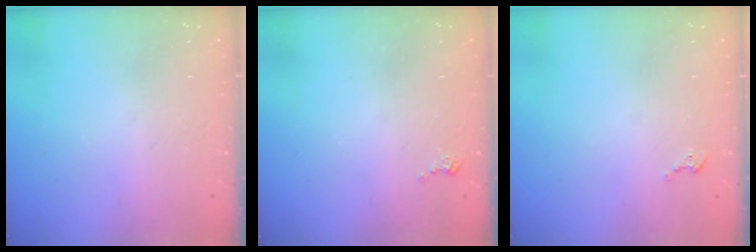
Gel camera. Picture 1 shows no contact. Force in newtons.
{"total": 2.3, "press": 2.3, "slide": 0.3}
{"total": 1.6, "press": 1.6, "slide": 0.2}